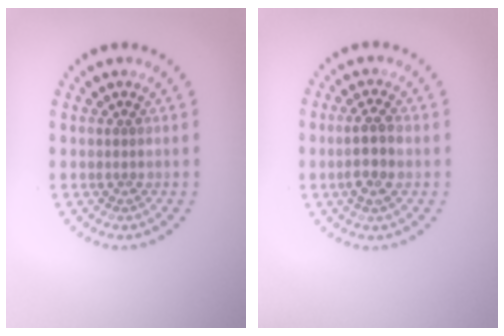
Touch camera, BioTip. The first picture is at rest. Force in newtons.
{"total": 2.8, "press": 2.7, "slide": 0.9}